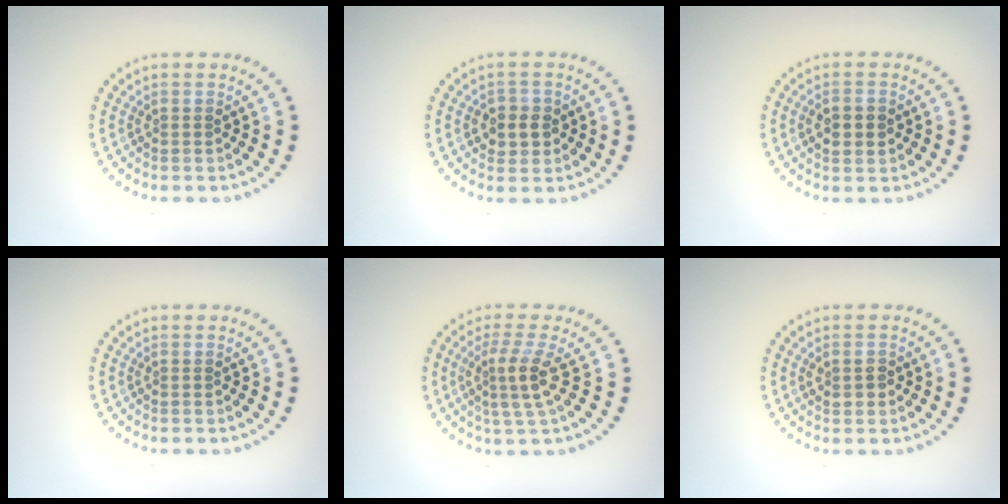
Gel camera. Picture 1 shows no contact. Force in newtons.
{"total": 2.4, "press": 2.3, "slide": 0.8}
{"total": 3.1, "press": 3.1, "slide": 0.0}
{"total": 0.0}
{"total": 2.9, "press": 2.4, "slide": 1.7}
{"total": 1.4, "press": 1.4, "slide": 0.1}